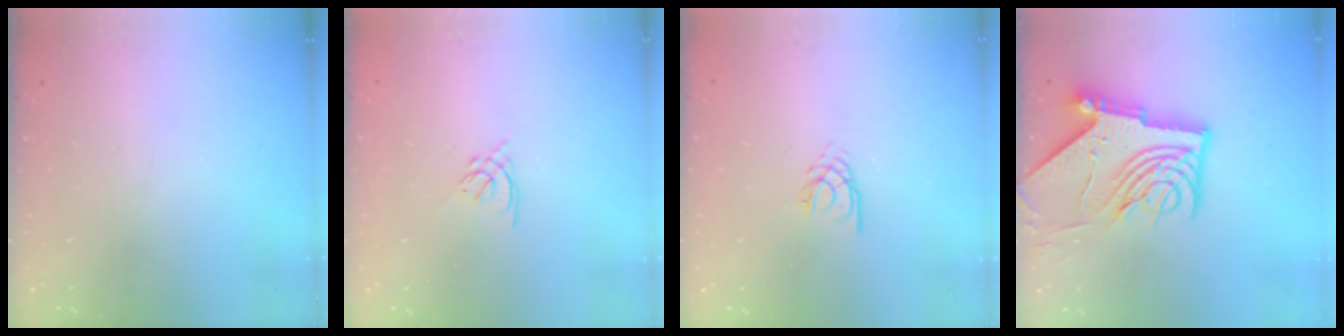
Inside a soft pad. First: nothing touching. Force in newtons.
{"total": 1.3, "press": 1.1, "slide": 0.6}
{"total": 2.3, "press": 2.3, "slide": 0.2}
{"total": 15.6, "press": 15.4, "slide": 1.9}